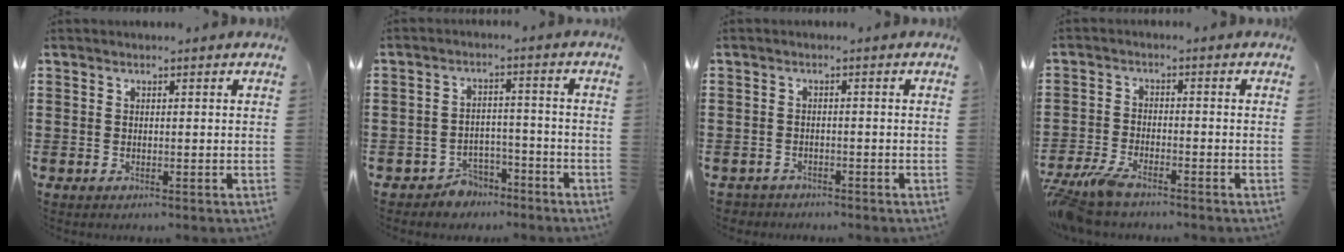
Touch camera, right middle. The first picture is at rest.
{"total": 3.7, "force": [-3.5, 1.2, 0.1], "torque": [-0.010, 0.007, -0.073]}
{"total": 1.7, "force": [-1.7, 0.4, -0.2], "torque": [-0.003, 0.001, -0.038]}
{"total": 5.0, "force": [-4.3, 0.9, 2.3], "torque": [-0.072, -0.010, -0.092]}